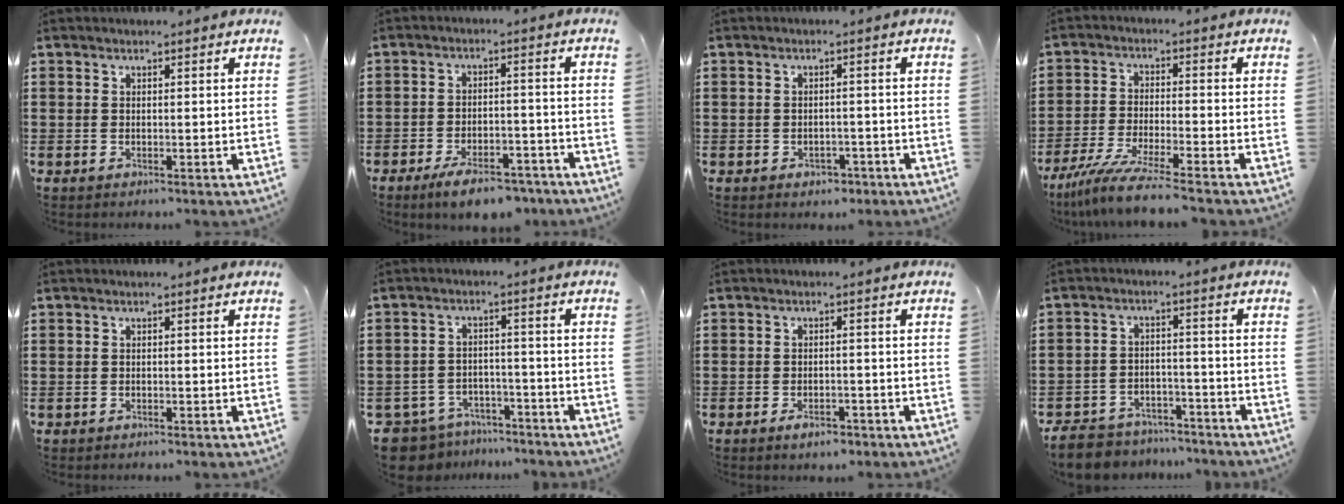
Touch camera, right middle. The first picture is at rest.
{"total": 6.5, "force": [-5.5, 1.3, 3.1], "torque": [-0.051, 0.003, -0.100]}
{"total": 1.7, "force": [-1.4, 1.0, 0.3], "torque": [-0.015, -0.005, -0.029]}
{"total": 7.8, "force": [-6.8, -0.4, 3.7], "torque": [-0.080, -0.016, -0.130]}
{"total": 0.5, "force": [-0.5, 0.1, 0.0], "torque": [-0.001, -0.001, -0.010]}
{"total": 5.9, "force": [-5.8, 1.4, 0.5], "torque": [-0.038, 0.006, -0.124]}
{"total": 2.5, "force": [-2.0, 0.8, 1.3], "torque": [-0.024, -0.002, -0.036]}
{"total": 7.0, "force": [-6.7, 1.5, 1.1], "torque": [-0.030, 0.011, -0.133]}